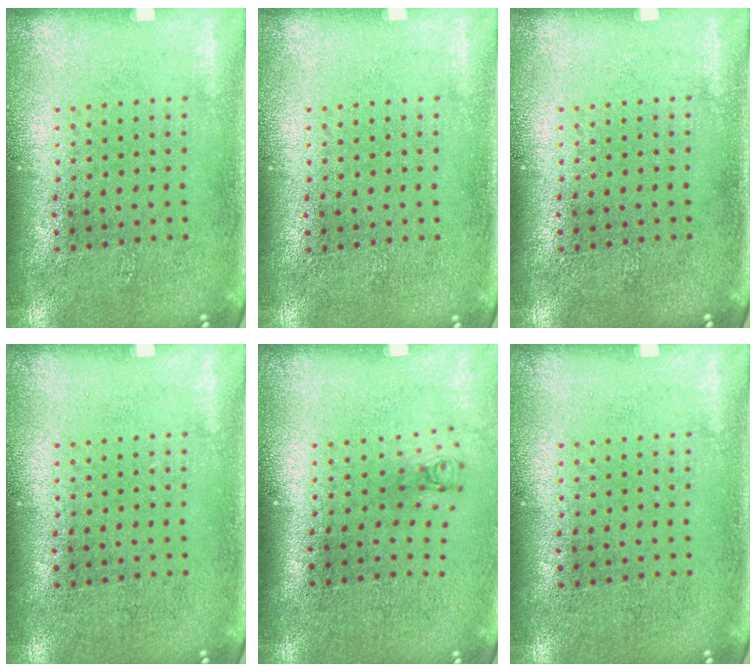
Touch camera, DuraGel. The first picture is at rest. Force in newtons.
{"total": 0.0}
{"total": 0.0}
{"total": 0.0}
{"total": 0.8, "press": 0.3, "slide": 0.7}
{"total": 0.0}